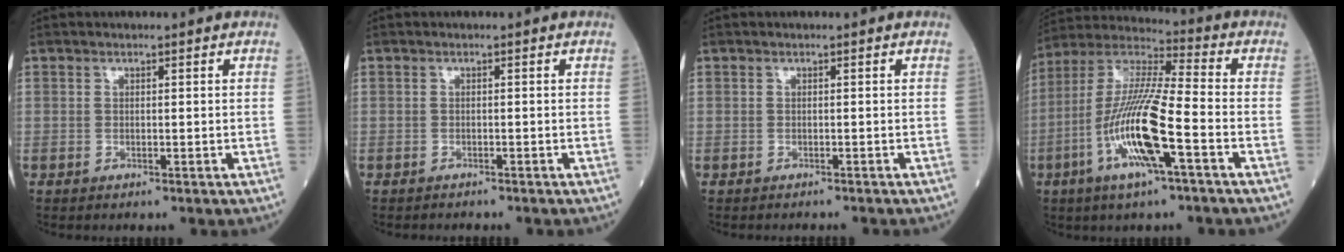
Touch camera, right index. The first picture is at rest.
{"total": 1.3, "force": [-1.2, 0.2, 0.3], "torque": [-0.008, -0.002, -0.017]}
{"total": 2.1, "force": [-1.9, 0.7, 0.3], "torque": [0.000, -0.002, -0.027]}
{"total": 15.7, "force": [-5.2, 1.3, 14.7], "torque": [-0.303, -0.007, -0.103]}